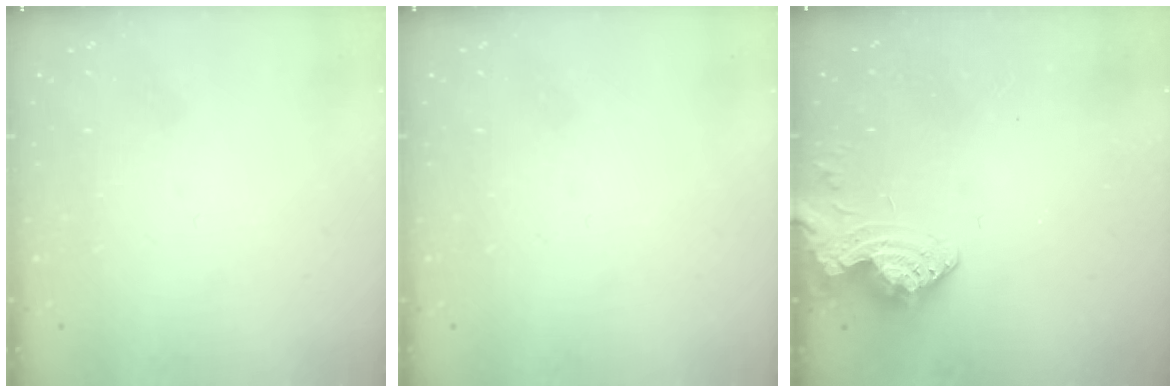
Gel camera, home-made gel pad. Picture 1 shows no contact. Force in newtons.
{"total": 0.0}
{"total": 9.7, "press": 9.7, "slide": 1.2}